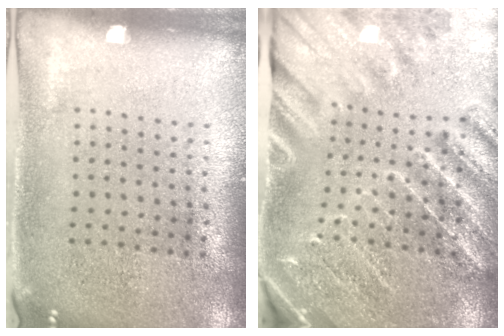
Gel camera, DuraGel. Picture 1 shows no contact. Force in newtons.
{"total": 3.1, "press": 3.0, "slide": 0.8}